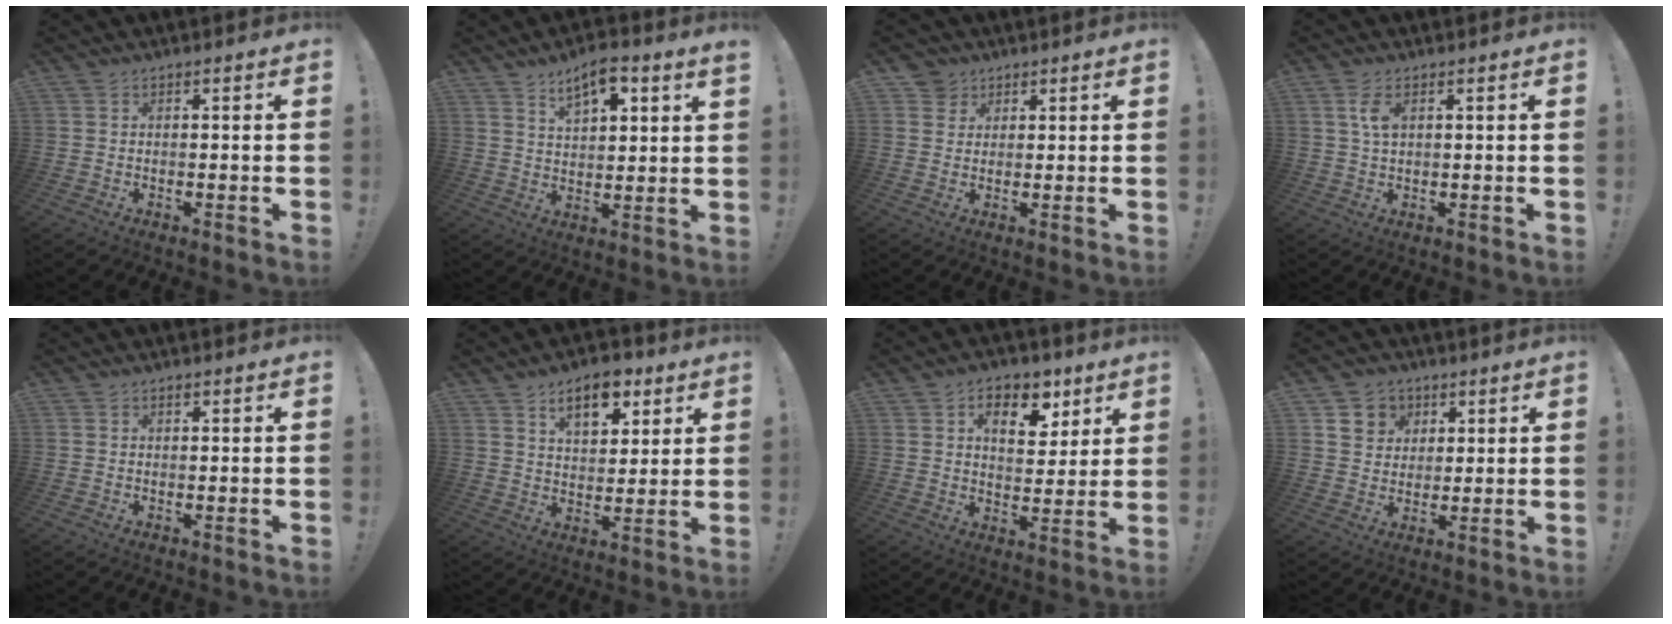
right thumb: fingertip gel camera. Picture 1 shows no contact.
{"total": 7.8, "force": [5.5, 2.4, 4.9], "torque": [-0.078, -0.026, 0.096]}
{"total": 4.3, "force": [2.5, 3.4, 0.5], "torque": [-0.010, -0.012, 0.048]}
{"total": 4.8, "force": [1.8, 2.4, 3.8], "torque": [-0.070, 0.001, 0.031]}
{"total": 0.7, "force": [0.5, 0.3, 0.3], "torque": [-0.005, 0.000, 0.009]}
{"total": 11.4, "force": [6.6, 6.3, 6.8], "torque": [-0.089, -0.027, 0.116]}
{"total": 11.1, "force": [5.3, 6.9, 6.9], "torque": [-0.084, -0.021, 0.092]}
{"total": 7.7, "force": [3.5, 6.7, 1.6], "torque": [-0.017, -0.023, 0.070]}